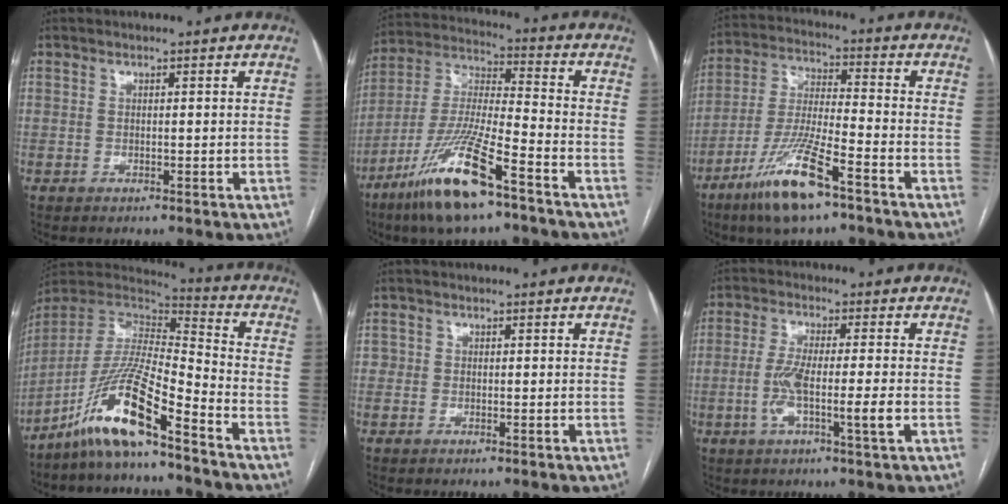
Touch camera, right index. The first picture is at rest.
{"total": 16.2, "force": [-9.8, 1.8, 12.8], "torque": [-0.273, -0.032, -0.185]}
{"total": 13.0, "force": [-8.0, 1.5, 10.2], "torque": [-0.210, -0.027, -0.149]}
{"total": 14.2, "force": [-10.0, 0.6, 10.1], "torque": [-0.207, -0.001, -0.188]}
{"total": 0.7, "force": [-0.2, 0.6, 0.2], "torque": [0.001, 0.003, -0.005]}
{"total": 7.4, "force": [-1.8, 0.2, 7.2], "torque": [-0.138, -0.001, -0.034]}